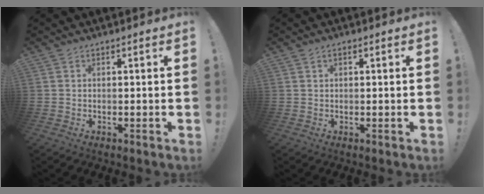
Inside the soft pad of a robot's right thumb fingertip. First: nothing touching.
{"total": 1.2, "force": [0.5, 0.8, 0.8], "torque": [-0.016, 0.004, 0.009]}